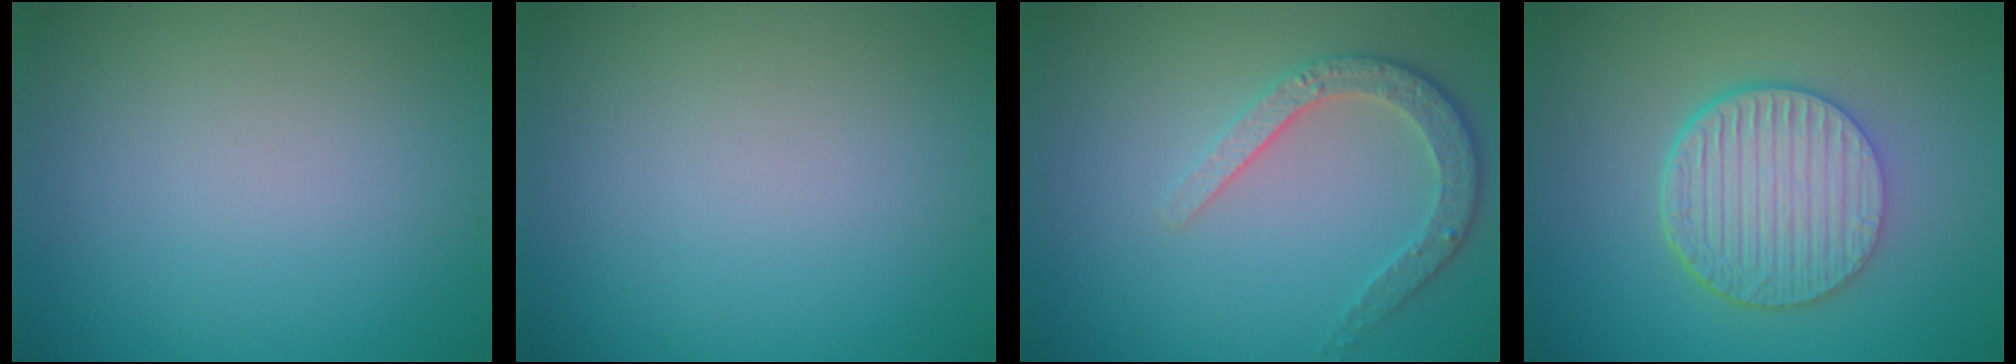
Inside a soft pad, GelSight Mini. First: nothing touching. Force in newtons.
{"total": 0.0}
{"total": 3.5, "press": 2.9, "slide": 2.0}
{"total": 6.3, "press": 4.7, "slide": 4.3}